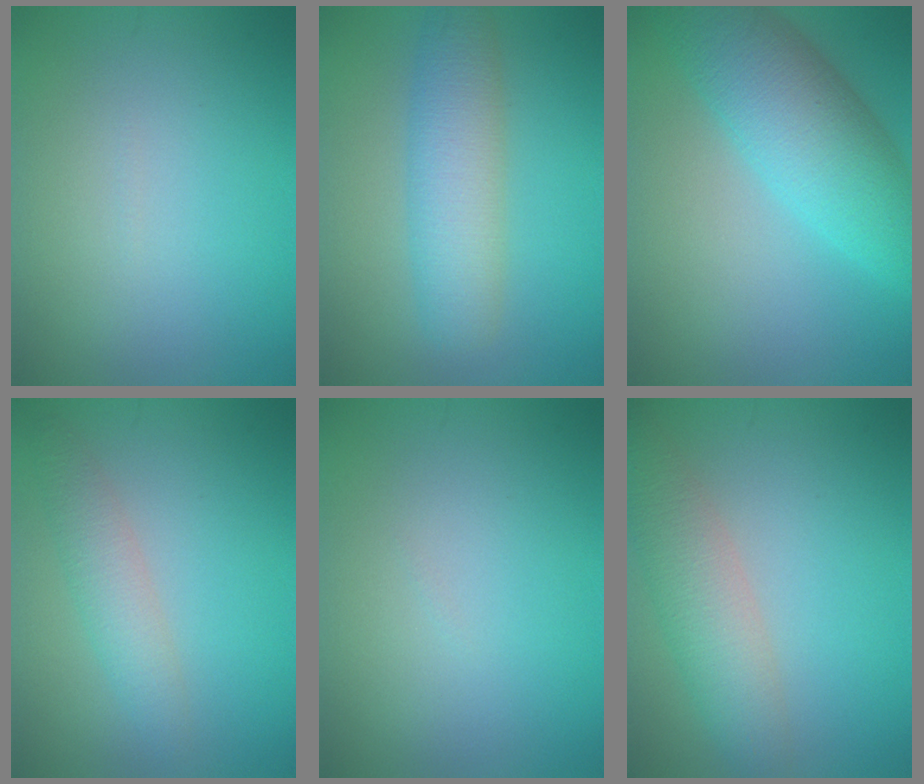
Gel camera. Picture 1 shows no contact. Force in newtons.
{"total": 5.3, "press": 5.3, "slide": 0.2}
{"total": 8.1, "press": 8.0, "slide": 0.4}
{"total": 2.8, "press": 2.8, "slide": 0.1}
{"total": 0.0}
{"total": 4.7, "press": 4.7, "slide": 0.3}